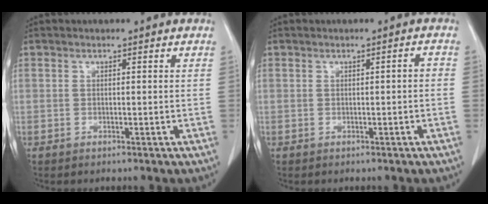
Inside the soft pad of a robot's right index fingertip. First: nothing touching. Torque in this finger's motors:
{"motor_torque": [0.16, -0.25, 0.06, 0.03]}